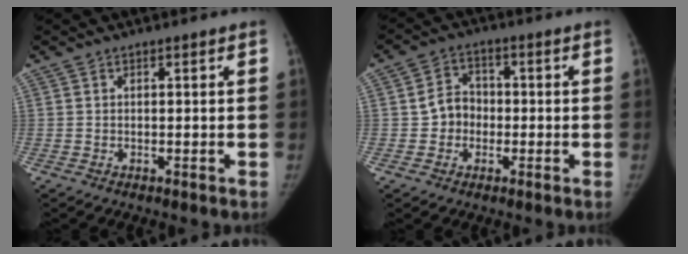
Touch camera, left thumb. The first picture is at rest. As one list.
[{"total": 5.8, "force": [-0.8, 5.1, 2.6], "torque": [-0.016, 0.018, -0.022]}]